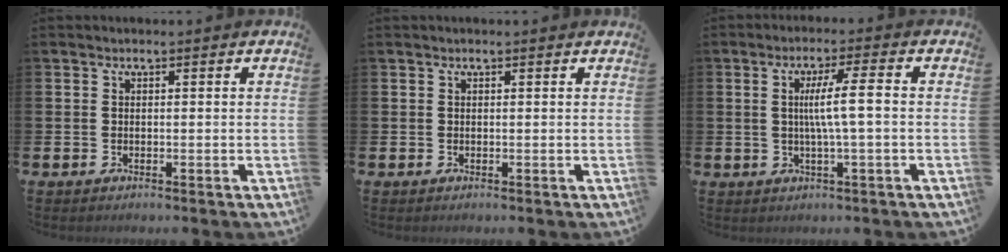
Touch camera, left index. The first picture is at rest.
{"total": 0.0}
{"total": 5.3, "force": [0.3, 0.1, 5.3], "torque": [-0.092, -0.002, -0.002]}